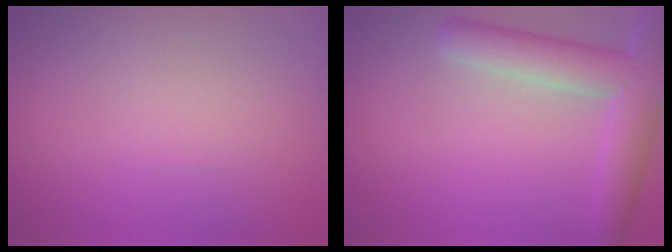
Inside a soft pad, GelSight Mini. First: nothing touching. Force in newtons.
{"total": 5.9, "press": 5.9, "slide": 0.3}